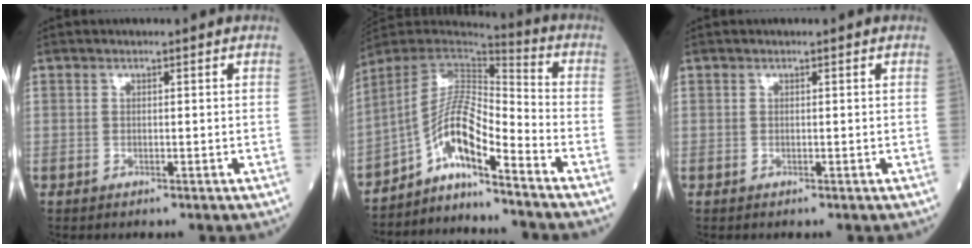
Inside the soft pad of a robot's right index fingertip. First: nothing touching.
{"total": 11.7, "force": [-7.7, 1.2, 8.8], "torque": [-0.157, 0.020, -0.136]}
{"total": 0.0}